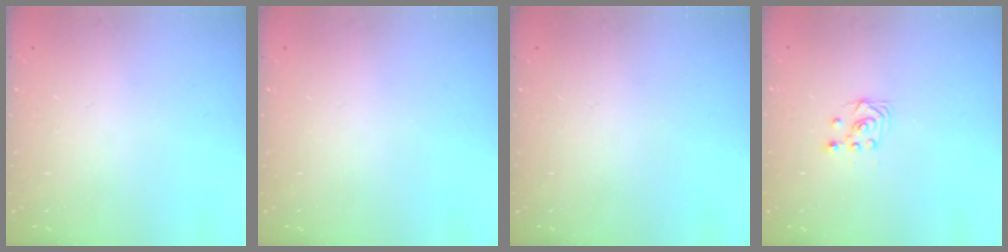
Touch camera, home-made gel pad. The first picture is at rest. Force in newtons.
{"total": 0.0}
{"total": 0.0}
{"total": 2.5, "press": 2.2, "slide": 1.2}